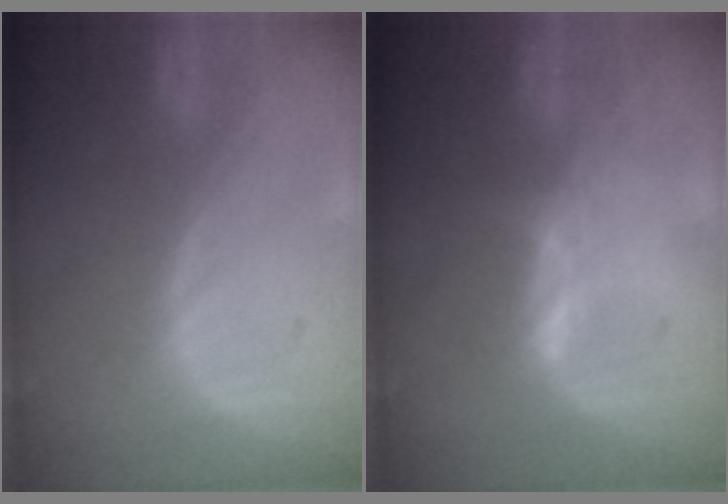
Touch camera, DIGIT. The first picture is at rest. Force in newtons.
{"total": 1.7, "press": 1.7, "slide": 0.6}